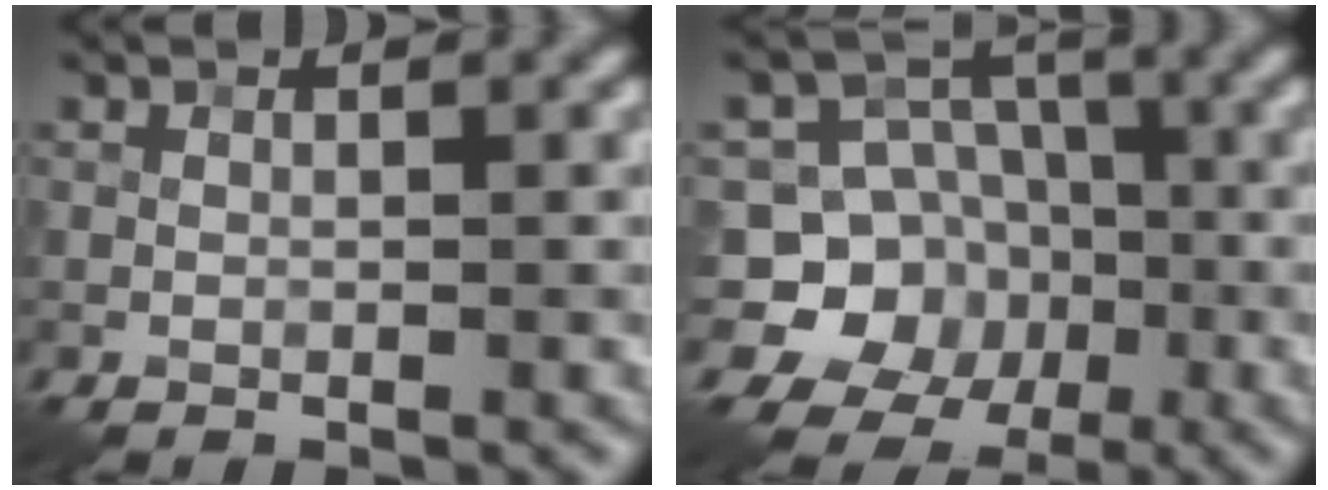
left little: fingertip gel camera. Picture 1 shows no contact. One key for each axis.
{"total": 9.4, "fx": -2.6, "fy": 8.6, "fz": 2.6, "tx": -0.043, "ty": 0.023, "tz": -0.069}